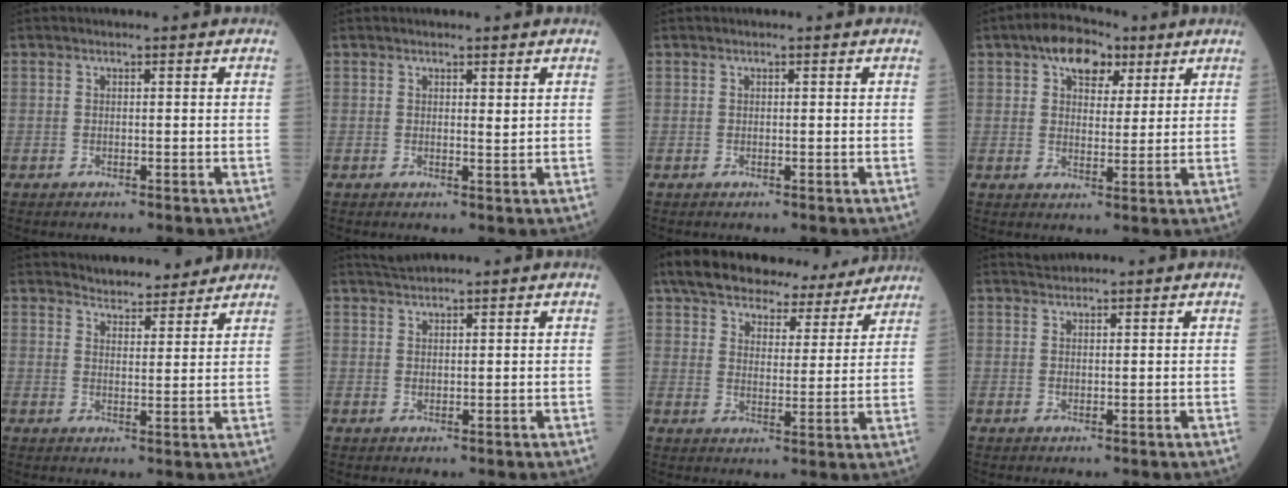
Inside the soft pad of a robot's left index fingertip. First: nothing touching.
{"total": 0.8, "force": [0.5, 0.2, 0.6], "torque": [-0.008, -0.004, 0.006]}
{"total": 0.0}
{"total": 7.5, "force": [4.3, 4.4, 4.4], "torque": [-0.071, 0.027, 0.067]}
{"total": 7.8, "force": [7.4, 1.9, 1.4], "torque": [-0.016, 0.009, 0.095]}
{"total": 2.0, "force": [2.0, -0.1, 0.3], "torque": [-0.010, 0.008, 0.045]}
{"total": 17.0, "force": [15.1, 5.0, 6.2], "torque": [-0.085, 0.025, 0.204]}
{"total": 1.4, "force": [1.3, 0.2, -0.1], "torque": [-0.002, 0.006, 0.028]}